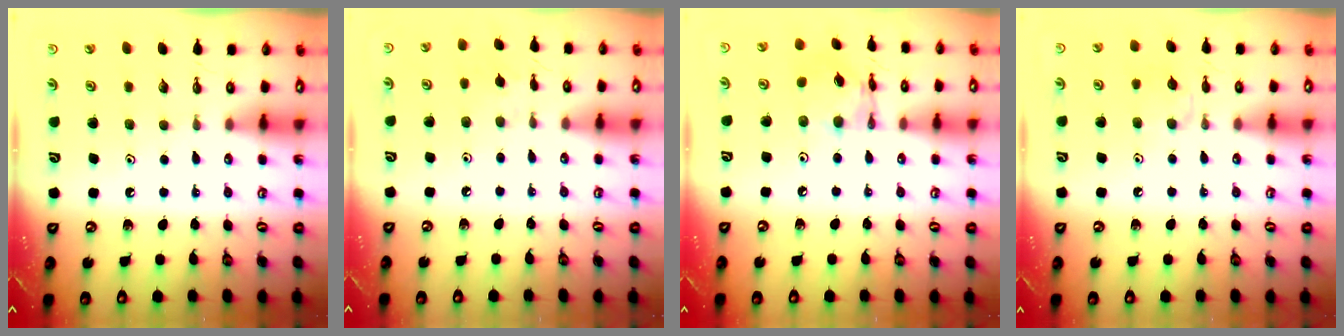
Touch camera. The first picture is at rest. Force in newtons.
{"total": 2.4, "press": 2.4, "slide": 0.6}
{"total": 9.1, "press": 9.1, "slide": 0.6}
{"total": 5.4, "press": 5.3, "slide": 1.0}